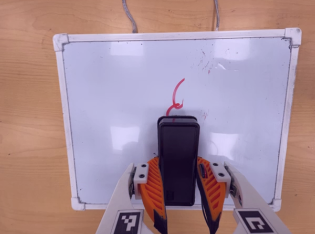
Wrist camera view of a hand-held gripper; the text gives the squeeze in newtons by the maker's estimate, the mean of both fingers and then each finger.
{"total": 8.9, "left": 6.8, "right": 11.1}